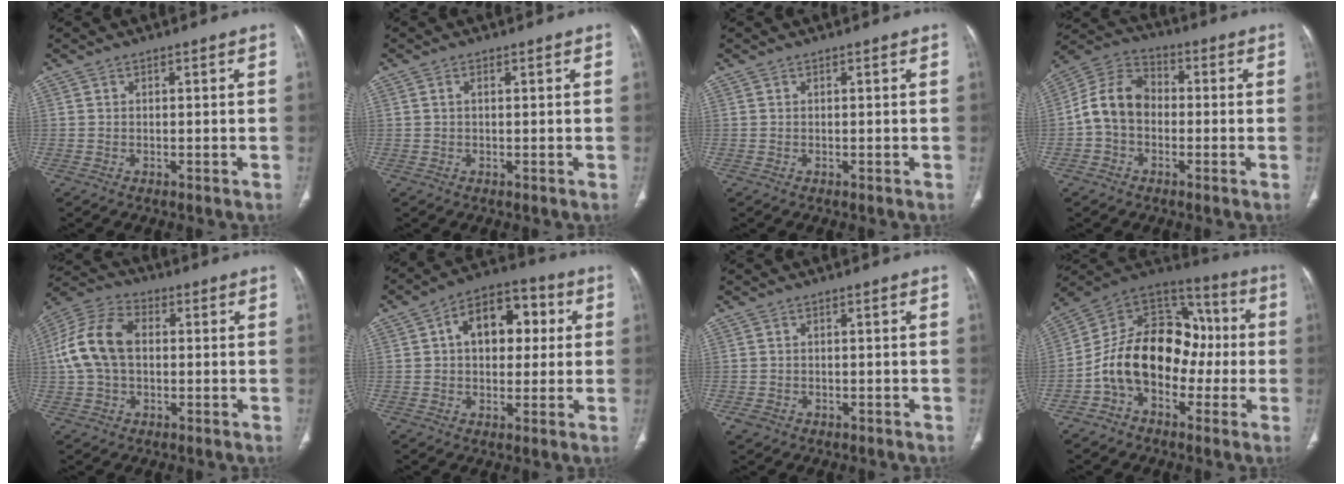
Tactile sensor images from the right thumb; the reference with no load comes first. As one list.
[{"total": 0.9, "force": [0.2, 0.5, 0.7], "torque": [-0.019, 0.005, 0.004]}, {"total": 0.0}, {"total": 10.3, "force": [-1.2, 7.7, 6.6], "torque": [-0.112, 0.036, -0.038]}, {"total": 12.9, "force": [0.7, 8.6, 9.6], "torque": [-0.194, 0.032, 0.006]}, {"total": 13.4, "force": [2.7, 8.9, 9.7], "torque": [-0.106, 0.024, 0.033]}, {"total": 1.9, "force": [-0.8, 1.5, 0.8], "torque": [-0.017, 0.004, -0.009]}, {"total": 19.0, "force": [-3.4, 13.5, 12.9], "torque": [-0.175, 0.065, -0.065]}]